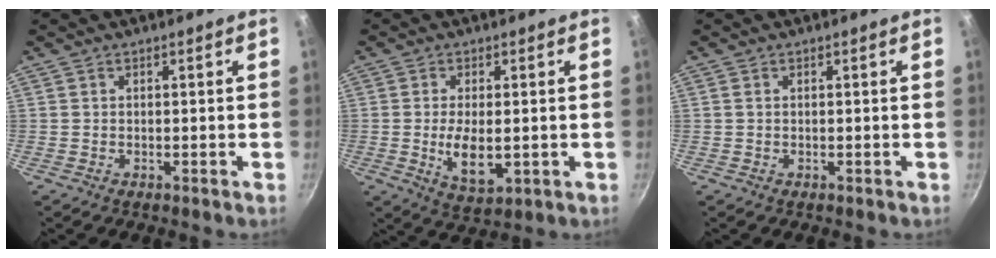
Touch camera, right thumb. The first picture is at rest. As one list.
[{"total": 7.6, "force": [-0.6, 3.5, 6.7], "torque": [-0.119, -0.012, -0.004]}, {"total": 0.5, "force": [0.1, 0.3, 0.4], "torque": [-0.007, 0.001, 0.002]}]